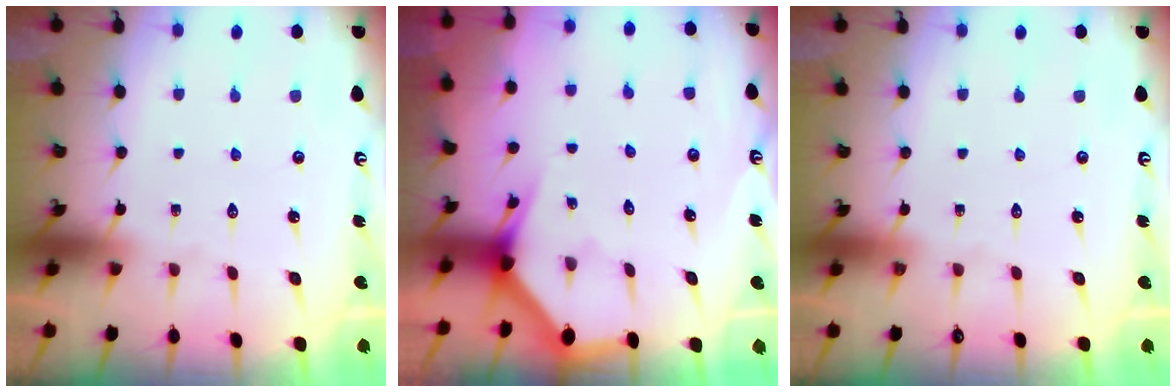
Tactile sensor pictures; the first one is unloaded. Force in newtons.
{"total": 3.0, "press": 3.0, "slide": 0.1}
{"total": 0.0}